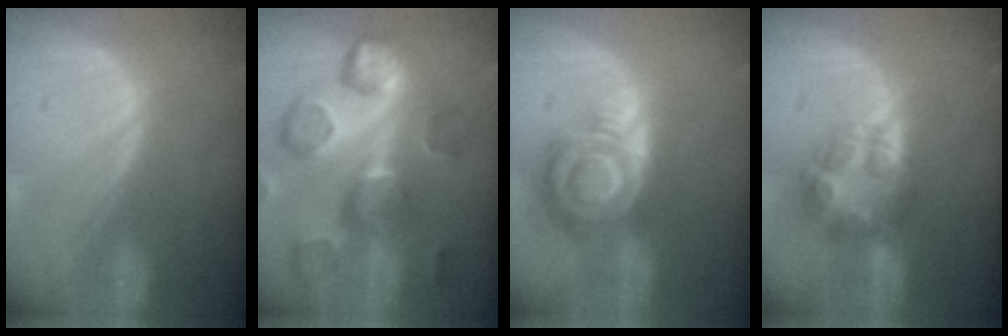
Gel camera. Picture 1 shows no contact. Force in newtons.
{"total": 12.8, "press": 11.2, "slide": 6.2}
{"total": 9.1, "press": 9.1, "slide": 0.5}
{"total": 7.8, "press": 6.8, "slide": 3.8}